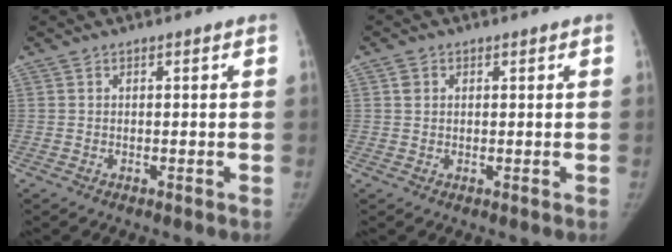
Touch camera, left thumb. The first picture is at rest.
{"total": 1.7, "force": [0.5, 1.5, 0.8], "torque": [-0.008, 0.002, 0.007]}